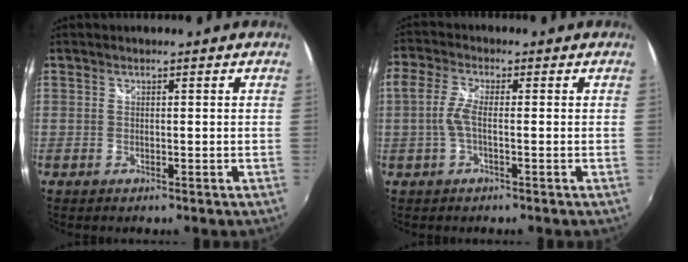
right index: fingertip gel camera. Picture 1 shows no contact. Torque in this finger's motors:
{"motor_torque": [0.60, -0.03, 0.47, 0.13]}